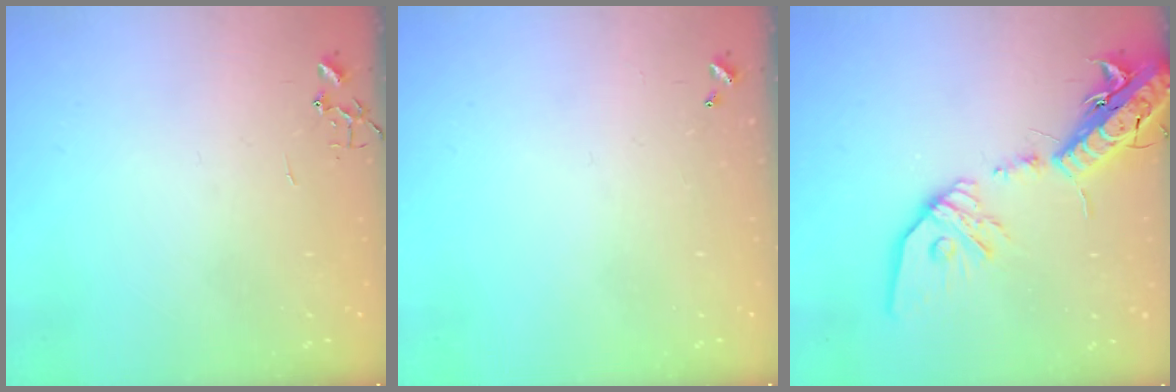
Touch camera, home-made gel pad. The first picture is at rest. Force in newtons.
{"total": 0.0}
{"total": 21.0, "press": 20.6, "slide": 4.1}